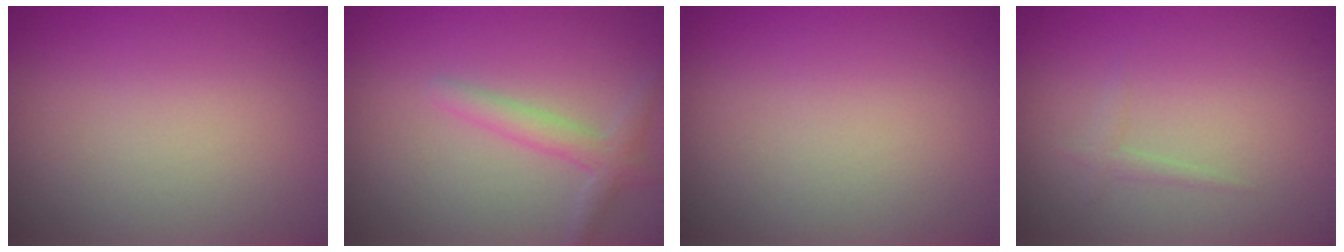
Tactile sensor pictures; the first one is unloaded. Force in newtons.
{"total": 2.2, "press": 2.2, "slide": 0.2}
{"total": 0.0}
{"total": 0.9, "press": 0.9, "slide": 0.1}